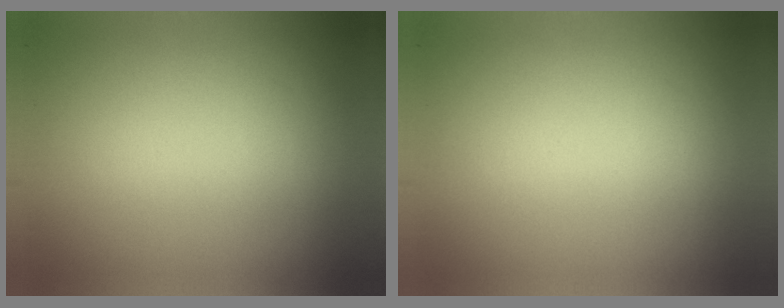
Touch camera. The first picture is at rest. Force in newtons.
{"total": 0.0}